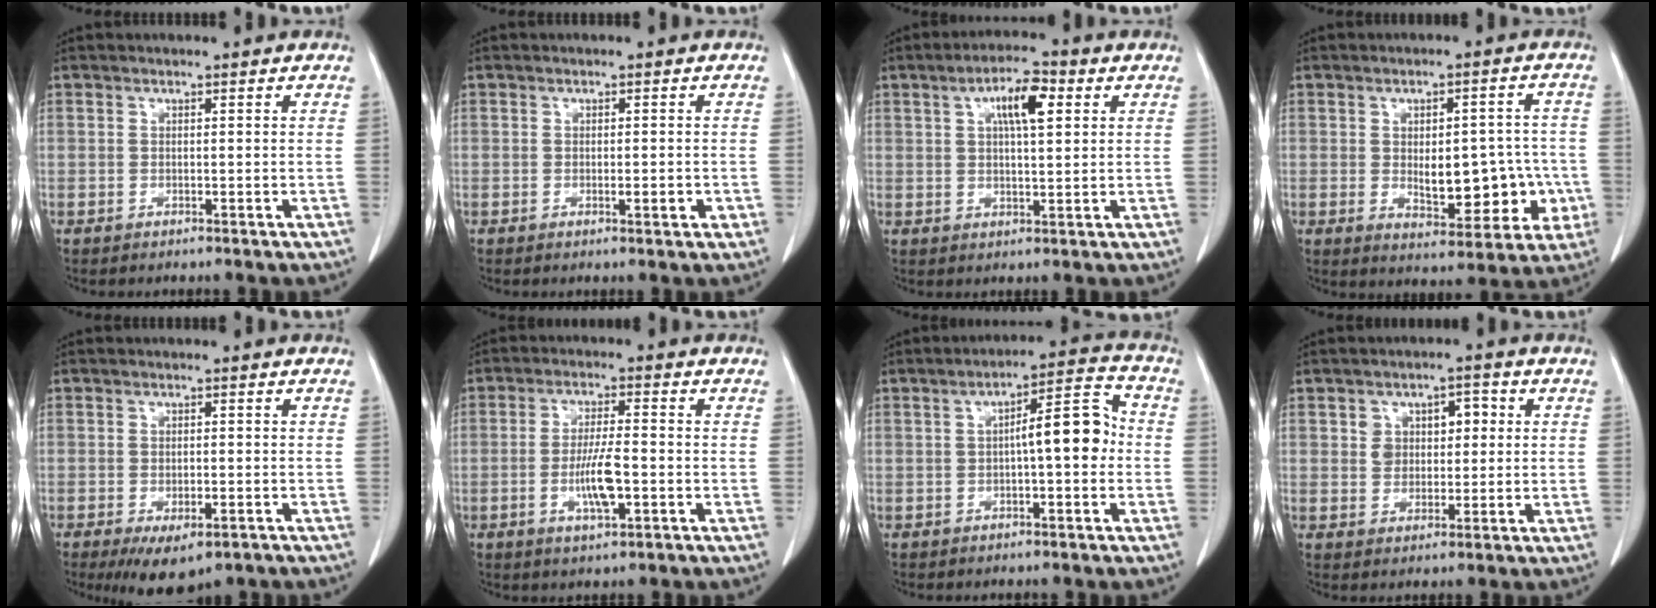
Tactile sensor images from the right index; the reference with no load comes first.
{"total": 2.0, "force": [-0.6, 0.4, 1.8], "torque": [-0.031, -0.002, -0.007]}
{"total": 7.0, "force": [2.6, 1.8, 6.2], "torque": [-0.107, 0.011, 0.041]}
{"total": 11.1, "force": [-1.7, 5.5, 9.5], "torque": [-0.114, 0.016, -0.007]}
{"total": 7.0, "force": [-4.4, 2.7, 4.8], "torque": [-0.072, -0.014, -0.061]}
{"total": 6.7, "force": [-1.9, 1.1, 6.3], "torque": [-0.123, -0.003, -0.033]}
{"total": 8.2, "force": [-0.3, 1.8, 7.9], "torque": [-0.116, 0.029, -0.006]}
{"total": 5.3, "force": [1.2, 3.9, 3.3], "torque": [-0.041, 0.020, 0.023]}